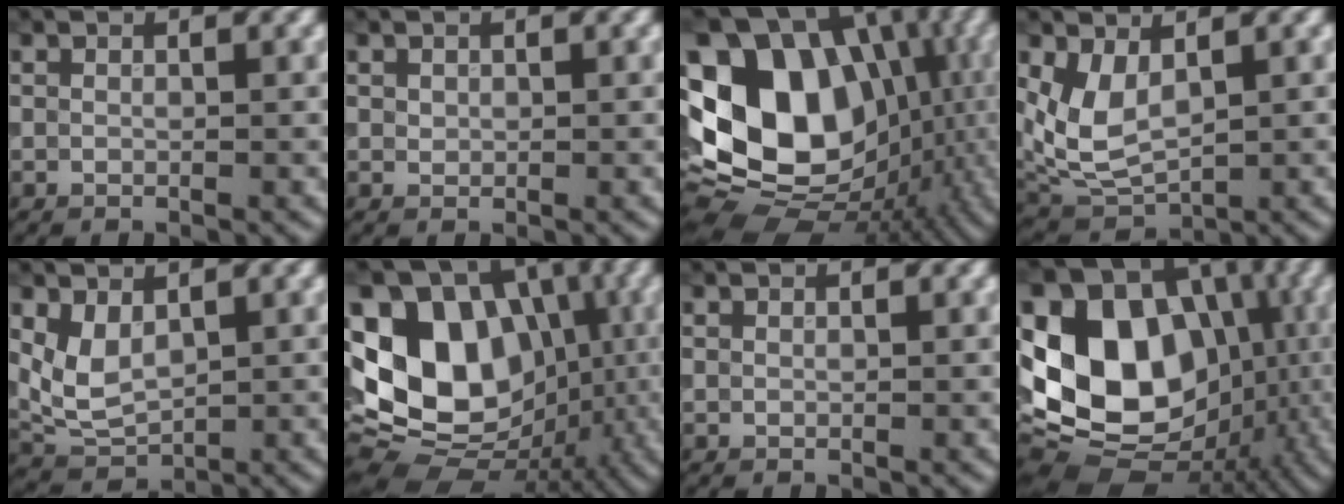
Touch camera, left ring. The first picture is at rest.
{"total": 0.6, "force": [0.3, 0.5, 0.2], "torque": [0.000, -0.002, 0.006]}
{"total": 17.7, "force": [0.5, 13.4, 11.5], "torque": [-0.208, 0.018, 0.003]}
{"total": 4.7, "force": [1.0, 2.8, 3.7], "torque": [-0.085, -0.010, 0.029]}
{"total": 3.6, "force": [1.0, 2.3, 2.6], "torque": [-0.056, -0.005, 0.026]}
{"total": 14.1, "force": [0.0, 10.8, 9.1], "torque": [-0.149, 0.007, -0.023]}
{"total": 0.0}
{"total": 15.6, "force": [-0.5, 12.5, 9.3], "torque": [-0.161, 0.006, -0.021]}